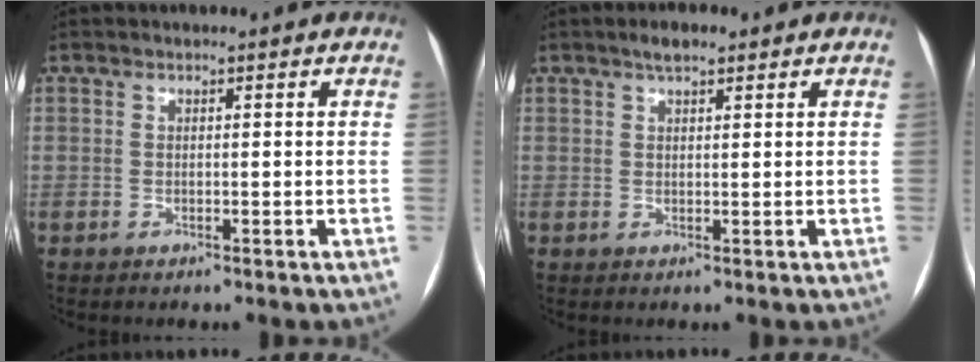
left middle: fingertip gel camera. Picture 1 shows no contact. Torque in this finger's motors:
{"motor_torque": [0.44, -0.30, -0.02, 0.00]}